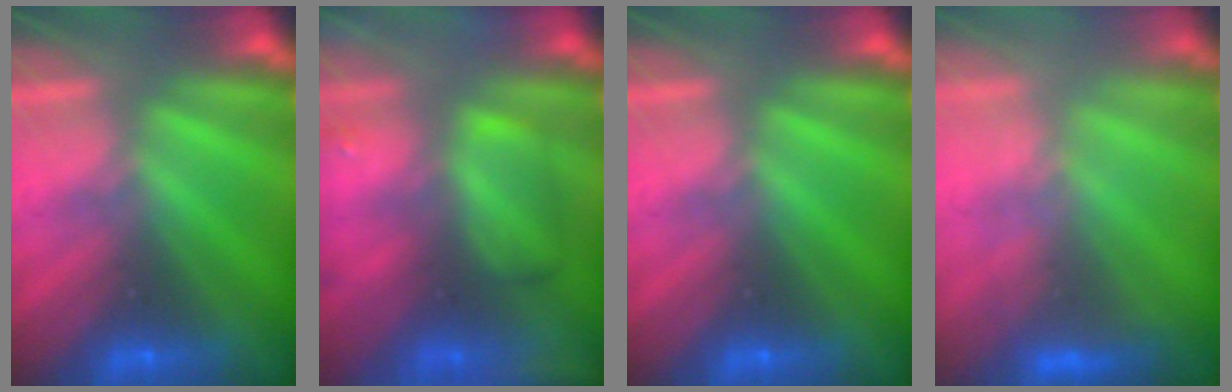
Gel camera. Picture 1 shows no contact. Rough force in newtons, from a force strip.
{"total": 6.5}
{"total": 0.0}
{"total": 2.4}